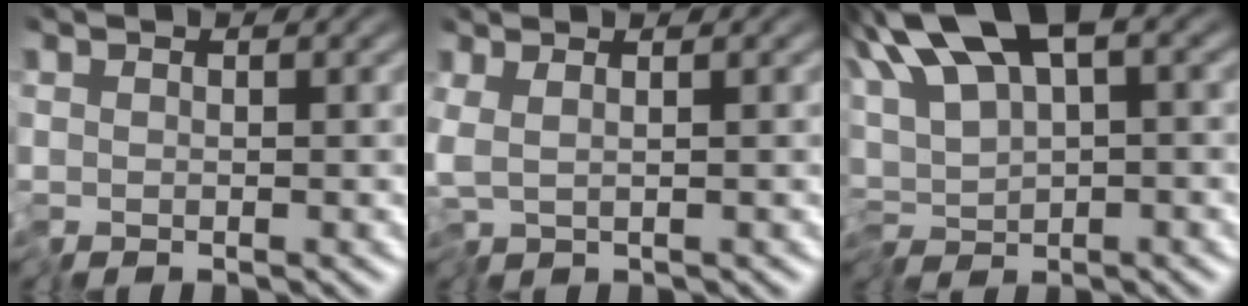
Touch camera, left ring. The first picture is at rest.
{"total": 1.8, "force": [-0.1, 0.4, 1.7], "torque": [-0.035, 0.001, 0.002]}
{"total": 8.9, "force": [2.0, 4.1, 7.7], "torque": [-0.142, 0.013, 0.026]}